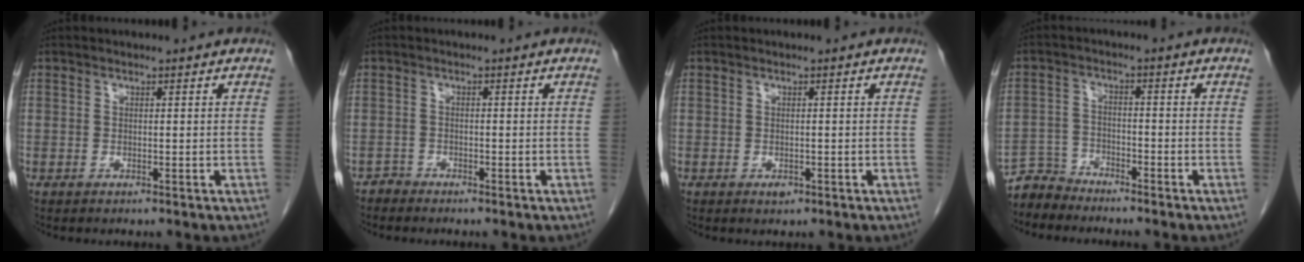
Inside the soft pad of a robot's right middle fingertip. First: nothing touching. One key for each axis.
{"total": 1.1, "fx": -1.0, "fy": 0.2, "fz": -0.4, "tx": 0.009, "ty": -0.002, "tz": -0.020}
{"total": 0.9, "fx": -0.5, "fy": 0.6, "fz": 0.6, "tx": -0.009, "ty": 0.000, "tz": -0.004}
{"total": 3.9, "fx": -3.8, "fy": 0.8, "fz": -0.8, "tx": 0.016, "ty": -0.007, "tz": -0.074}